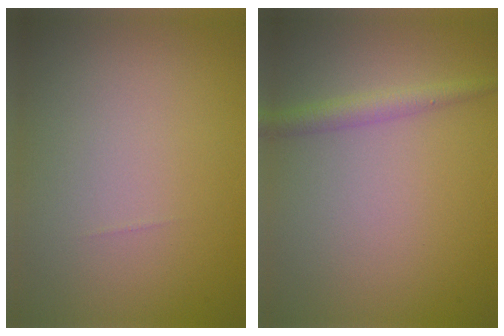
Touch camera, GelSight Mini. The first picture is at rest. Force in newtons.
{"total": 2.0, "press": 2.0, "slide": 0.1}